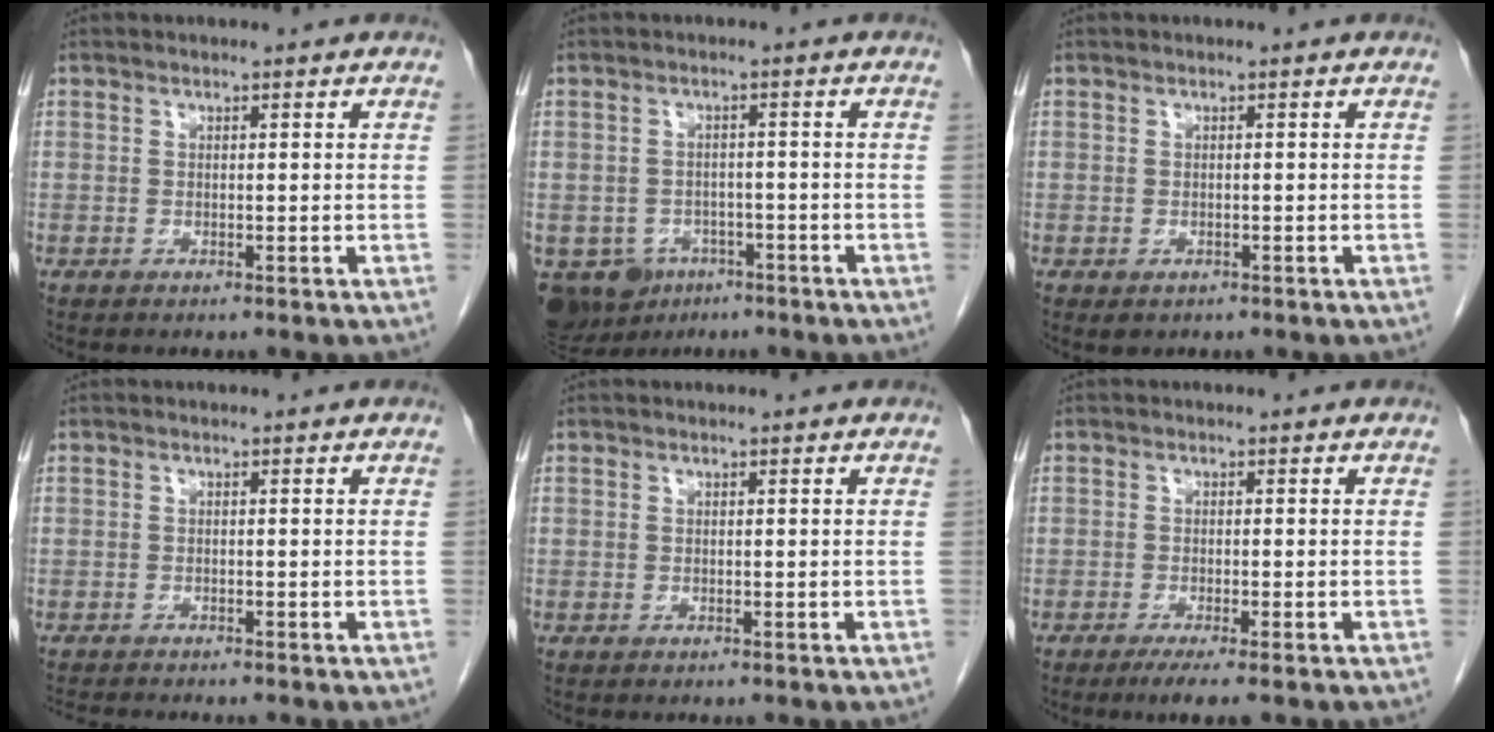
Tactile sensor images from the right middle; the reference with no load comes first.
{"total": 9.7, "force": [-5.4, 7.5, 3.0], "torque": [-0.079, -0.003, -0.071]}
{"total": 1.2, "force": [-0.6, 0.8, 0.5], "torque": [-0.009, 0.000, -0.002]}
{"total": 3.3, "force": [-3.1, -0.2, 1.1], "torque": [-0.013, -0.010, -0.050]}
{"total": 0.0}
{"total": 3.6, "force": [-2.3, 0.1, 2.7], "torque": [-0.041, -0.011, -0.038]}